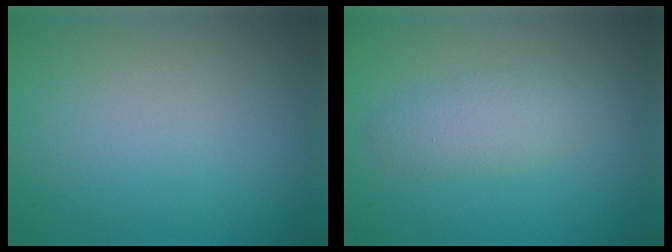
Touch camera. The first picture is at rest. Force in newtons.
{"total": 2.7, "press": 2.7, "slide": 0.2}